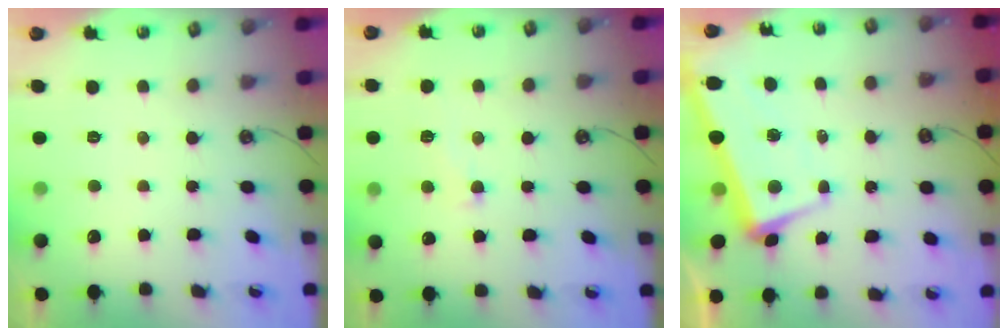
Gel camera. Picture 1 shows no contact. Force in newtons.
{"total": 2.1, "press": 2.1, "slide": 0.6}
{"total": 1.6, "press": 1.3, "slide": 0.9}